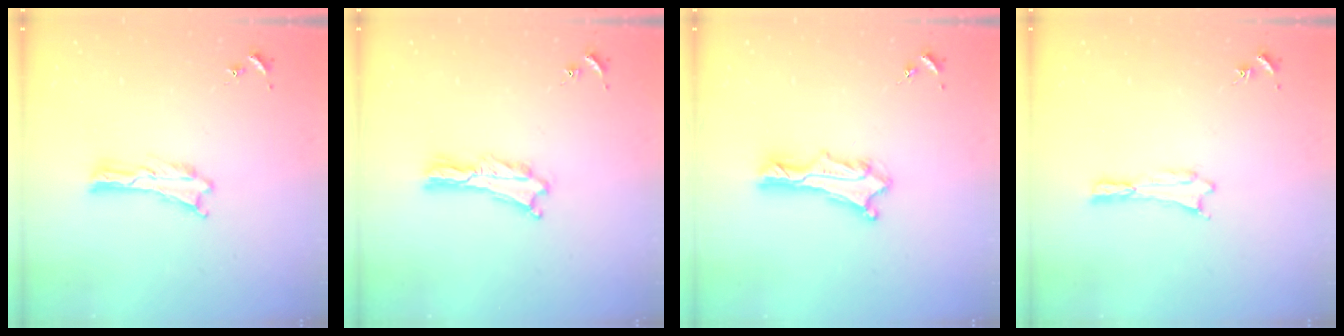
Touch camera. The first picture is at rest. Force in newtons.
{"total": 1.2, "press": 1.1, "slide": 0.3}
{"total": 3.0, "press": 3.0, "slide": 0.2}
{"total": 0.7, "press": 0.7, "slide": 0.1}